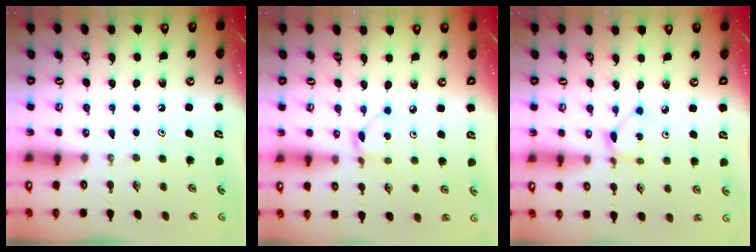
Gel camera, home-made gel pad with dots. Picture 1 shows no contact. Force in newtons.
{"total": 2.7, "press": 2.7, "slide": 0.2}
{"total": 2.4, "press": 2.4, "slide": 0.3}